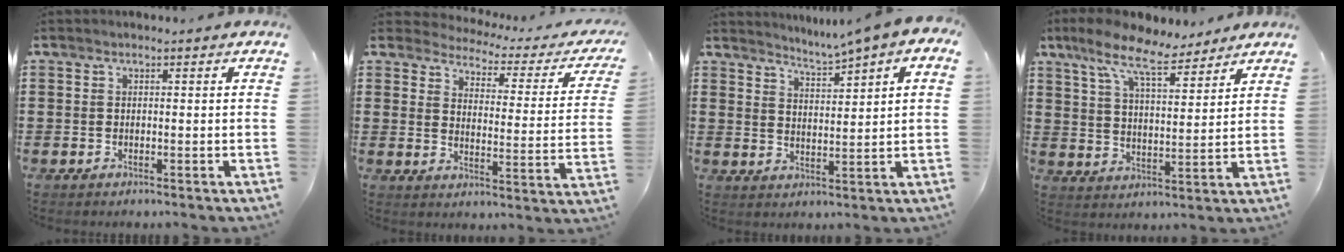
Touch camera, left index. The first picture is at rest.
{"total": 2.3, "force": [2.3, 0.4, 0.4], "torque": [-0.031, -0.023, 0.030]}
{"total": 2.4, "force": [2.3, -0.6, 0.7], "torque": [-0.028, -0.023, 0.031]}
{"total": 9.5, "force": [7.6, 2.2, 5.2], "torque": [-0.128, -0.023, 0.135]}